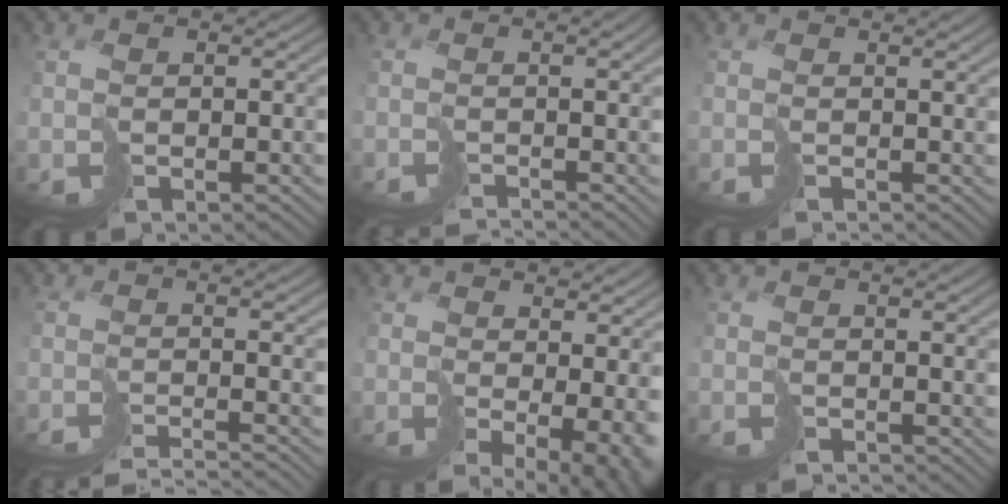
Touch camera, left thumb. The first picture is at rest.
{"total": 2.8, "force": [-2.3, -0.6, 1.4], "torque": [-0.008, -0.002, -0.041]}
{"total": 1.1, "force": [0.2, -0.5, 1.0], "torque": [-0.007, -0.005, 0.005]}
{"total": 4.9, "force": [-4.6, -0.9, 1.5], "torque": [-0.007, -0.005, -0.068]}
{"total": 9.4, "force": [0.1, 4.7, 8.1], "torque": [-0.132, -0.039, 0.054]}
{"total": 0.8, "force": [0.0, -0.5, 0.6], "torque": [-0.002, -0.005, 0.000]}